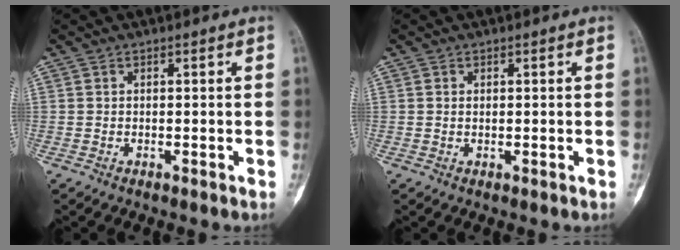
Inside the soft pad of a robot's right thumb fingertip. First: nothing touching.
{"total": 0.5, "force": [0.3, 0.3, 0.3], "torque": [-0.004, -0.001, 0.004]}